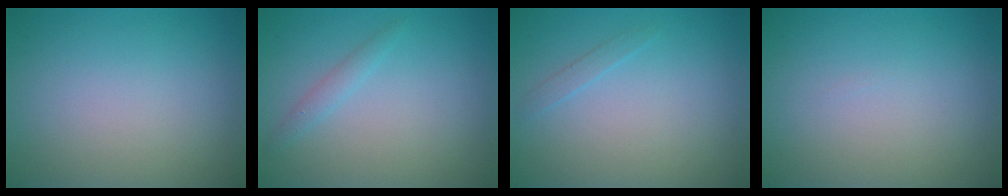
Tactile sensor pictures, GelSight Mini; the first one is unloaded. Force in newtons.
{"total": 1.1, "press": 1.1, "slide": 0.0}
{"total": 0.7, "press": 0.7, "slide": 0.0}
{"total": 0.0}